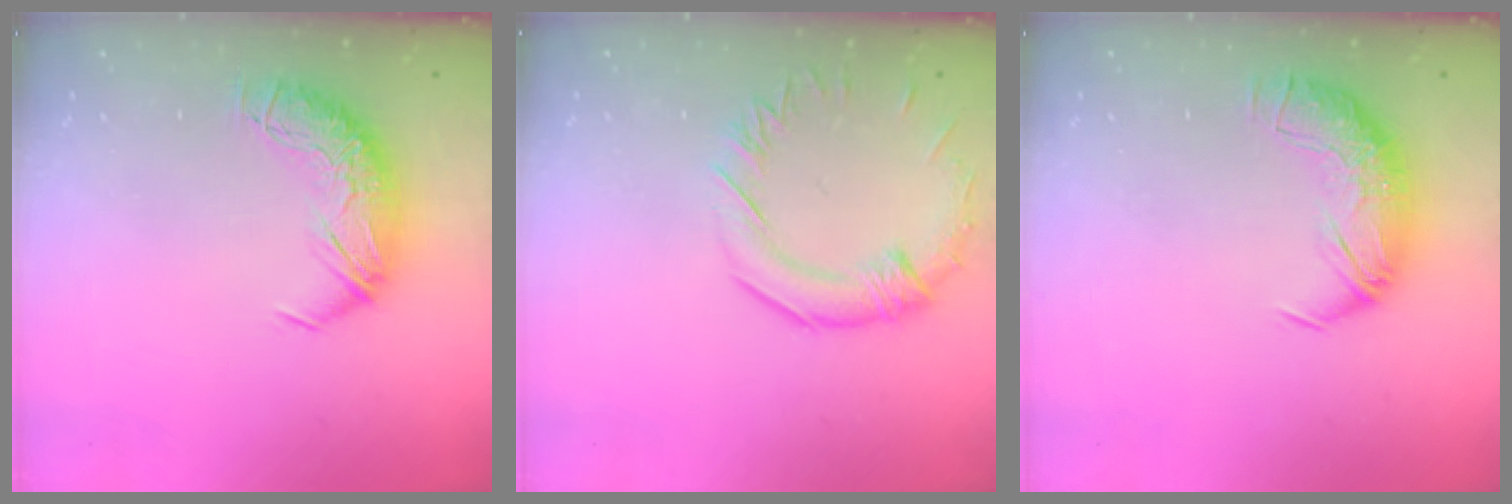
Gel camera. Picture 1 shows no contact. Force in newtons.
{"total": 1.0, "press": 0.6, "slide": 0.8}
{"total": 1.7, "press": 0.6, "slide": 1.6}